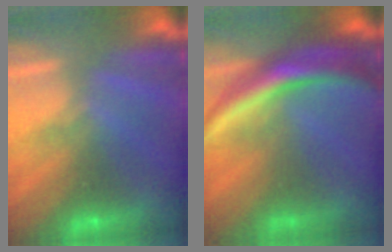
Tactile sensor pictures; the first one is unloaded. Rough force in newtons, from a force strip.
{"total": 9.0}